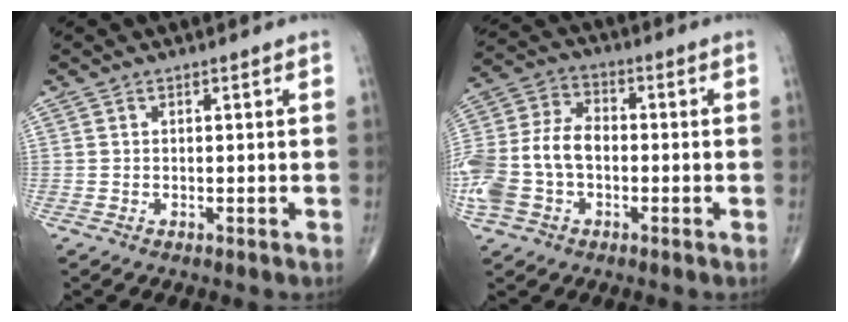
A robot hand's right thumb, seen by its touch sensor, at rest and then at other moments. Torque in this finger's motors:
{"motor_torque": [1.97, 1.84, 1.25, -0.65, 0.17]}